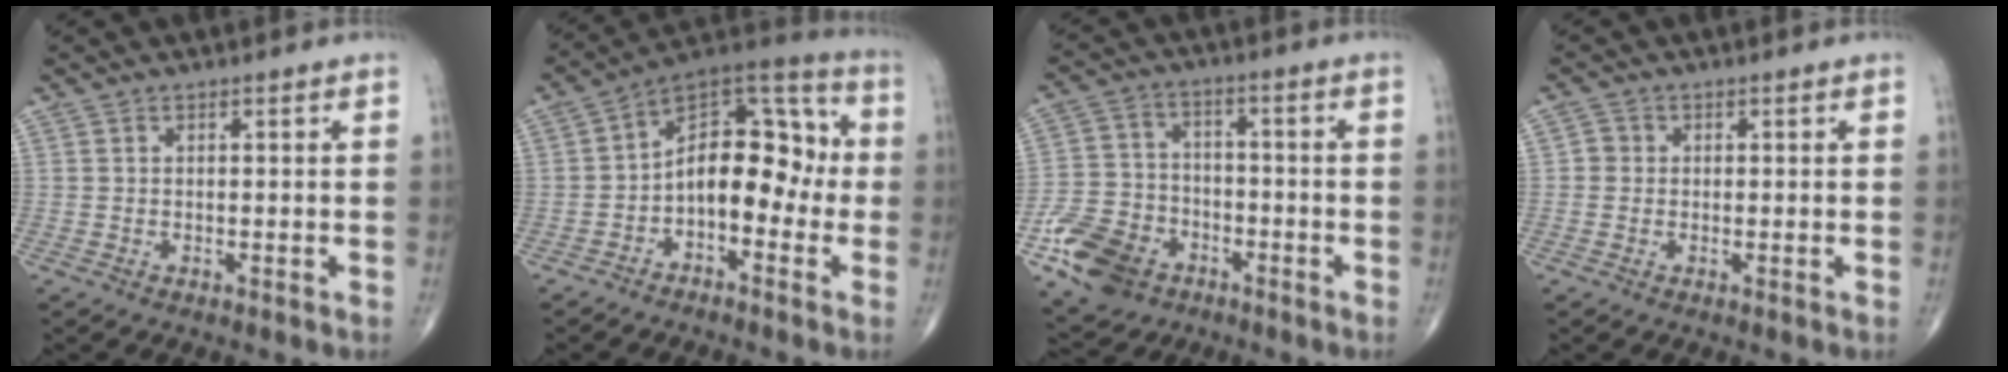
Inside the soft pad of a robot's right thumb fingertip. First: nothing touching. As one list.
[{"total": 14.3, "force": [-2.1, 8.4, 11.3], "torque": [-0.139, 0.054, -0.049]}, {"total": 12.9, "force": [-6.4, 9.4, 6.1], "torque": [-0.097, 0.029, -0.117]}, {"total": 1.8, "force": [-0.1, 1.7, 0.6], "torque": [0.002, 0.005, -0.006]}]